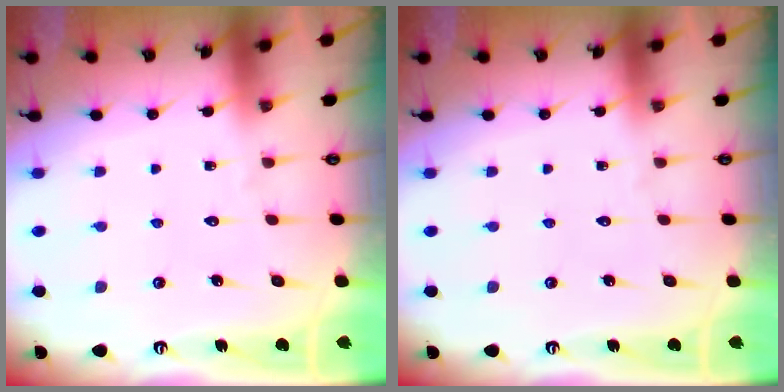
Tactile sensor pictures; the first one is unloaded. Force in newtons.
{"total": 0.0}